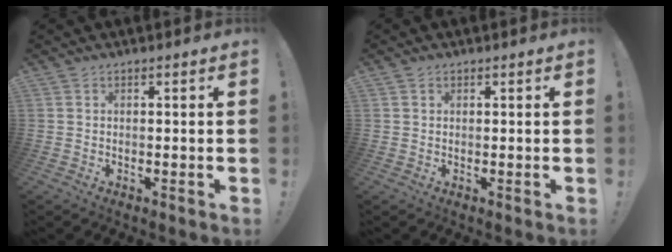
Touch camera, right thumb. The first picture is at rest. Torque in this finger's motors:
{"motor_torque": [-0.21, -0.19, -0.36, 0.12, 0.00]}